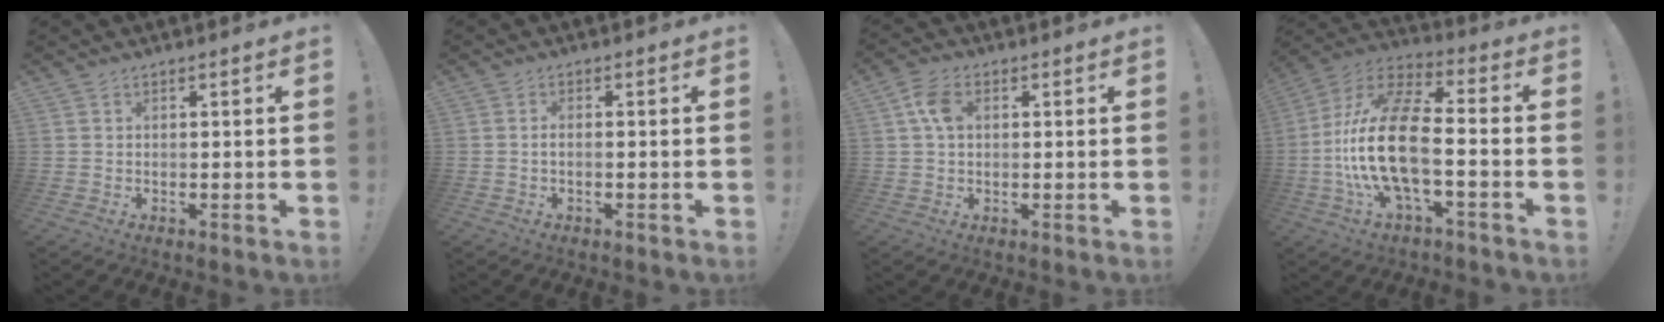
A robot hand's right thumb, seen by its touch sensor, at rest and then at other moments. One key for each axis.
{"total": 1.7, "fx": -0.4, "fy": 0.2, "fz": 1.6, "tx": -0.030, "ty": 0.003, "tz": -0.007}
{"total": 6.1, "fx": 1.3, "fy": 4.0, "fz": 4.4, "tx": -0.086, "ty": 0.008, "tz": 0.025}
{"total": 21.1, "fx": -3.1, "fy": 8.8, "fz": 19.0, "tx": -0.384, "ty": 0.019, "tz": -0.056}